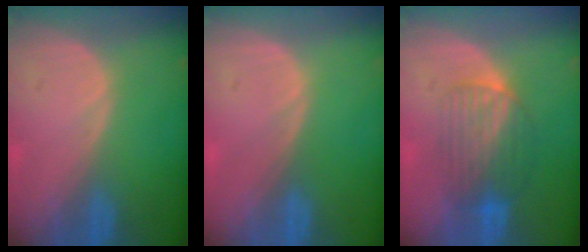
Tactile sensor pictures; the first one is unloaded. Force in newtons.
{"total": 0.0}
{"total": 6.4, "press": 6.3, "slide": 1.1}